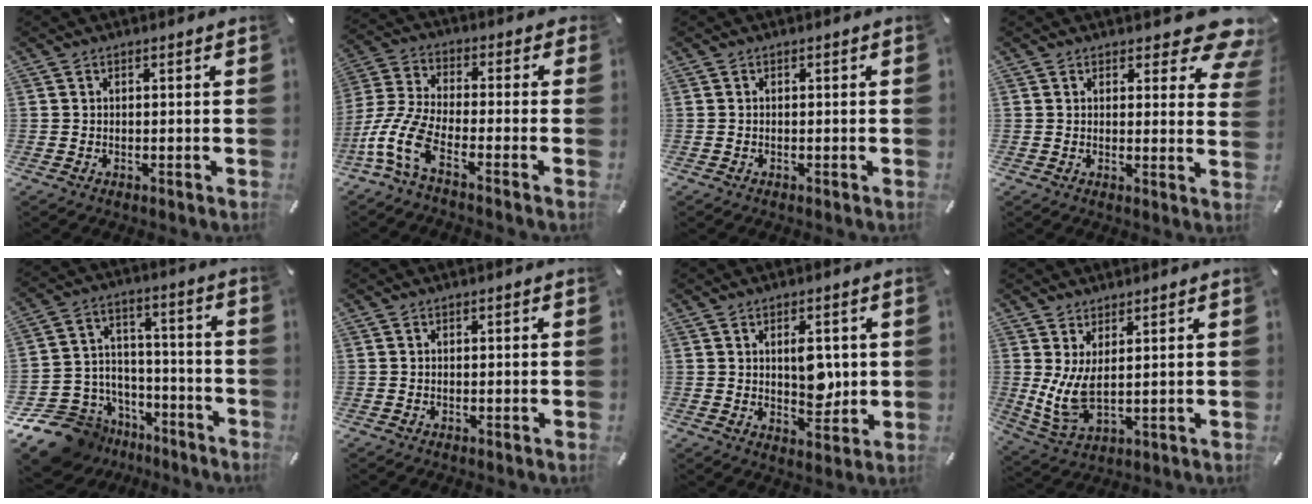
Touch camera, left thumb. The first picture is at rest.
{"total": 12.8, "force": [-6.8, 5.4, 9.4], "torque": [-0.215, 0.004, -0.128]}
{"total": 0.0}
{"total": 8.9, "force": [5.9, 3.9, 5.3], "torque": [-0.052, -0.042, 0.100]}
{"total": 14.6, "force": [-9.8, 10.0, 4.3], "torque": [-0.083, 0.056, -0.161]}
{"total": 0.0}
{"total": 7.5, "force": [1.1, 4.8, 5.7], "torque": [-0.062, -0.007, 0.016]}
{"total": 7.3, "force": [1.9, 3.1, 6.3], "torque": [-0.155, -0.025, 0.037]}